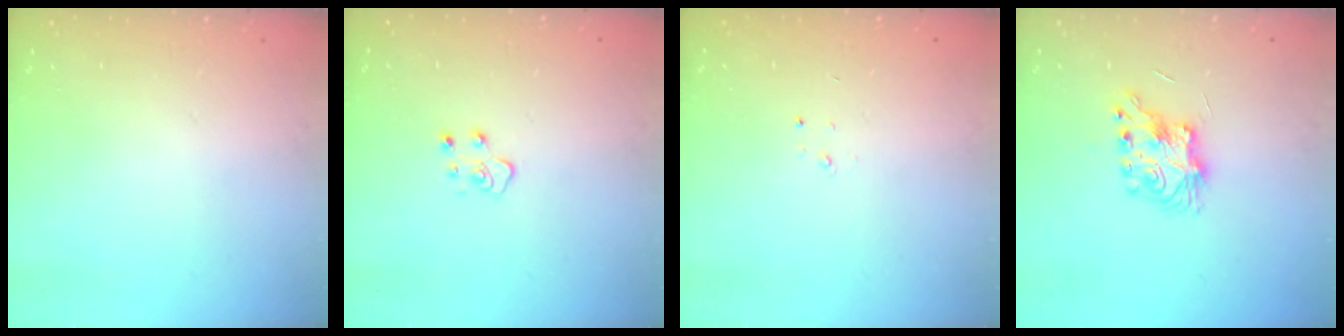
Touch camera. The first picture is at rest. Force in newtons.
{"total": 5.4, "press": 5.4, "slide": 0.4}
{"total": 1.5, "press": 1.5, "slide": 0.2}
{"total": 7.9, "press": 7.9, "slide": 0.3}